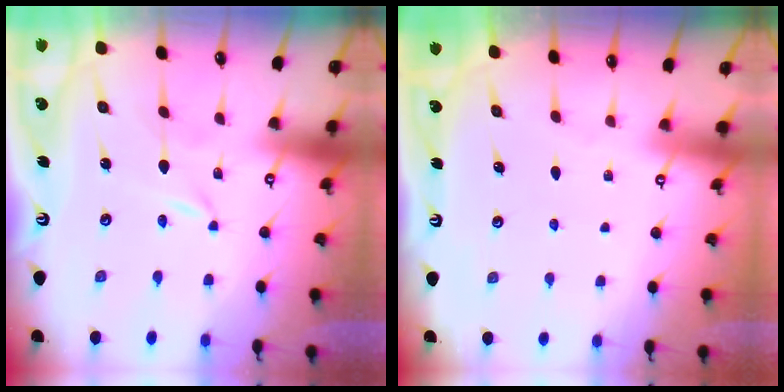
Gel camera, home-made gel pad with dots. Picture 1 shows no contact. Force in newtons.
{"total": 0.0}